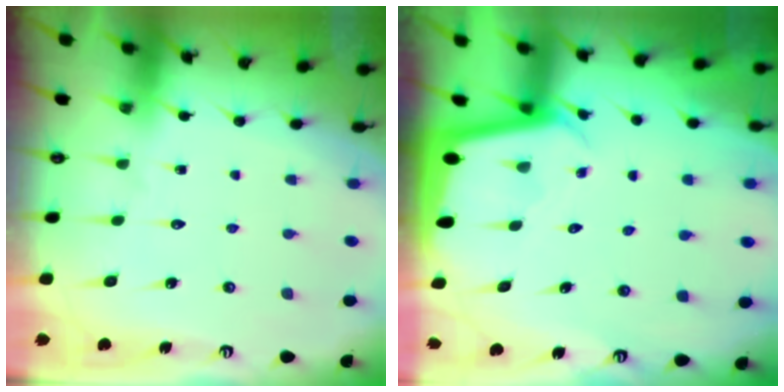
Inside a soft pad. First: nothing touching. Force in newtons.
{"total": 2.2, "press": 2.2, "slide": 0.1}